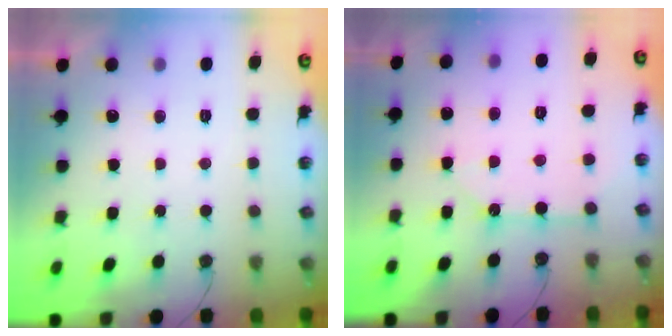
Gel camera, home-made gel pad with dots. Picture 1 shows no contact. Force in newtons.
{"total": 9.3, "press": 9.3, "slide": 0.6}